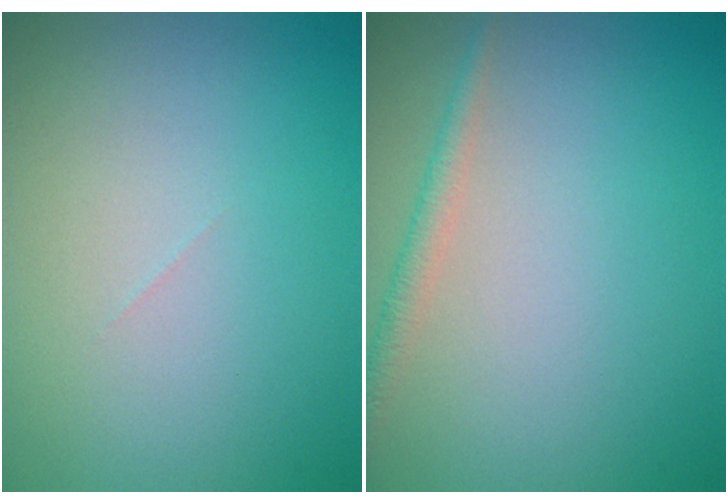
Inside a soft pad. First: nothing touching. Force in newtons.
{"total": 1.6, "press": 1.6, "slide": 0.0}